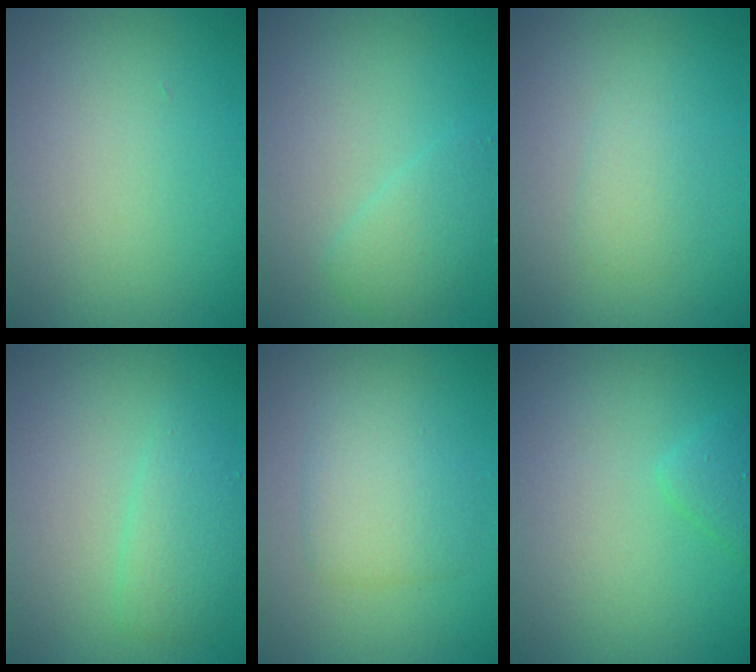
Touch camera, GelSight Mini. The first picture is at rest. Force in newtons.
{"total": 2.0, "press": 2.0, "slide": 0.1}
{"total": 1.3, "press": 1.3, "slide": 0.0}
{"total": 2.4, "press": 2.4, "slide": 0.1}
{"total": 2.8, "press": 2.8, "slide": 0.1}
{"total": 1.5, "press": 1.5, "slide": 0.0}